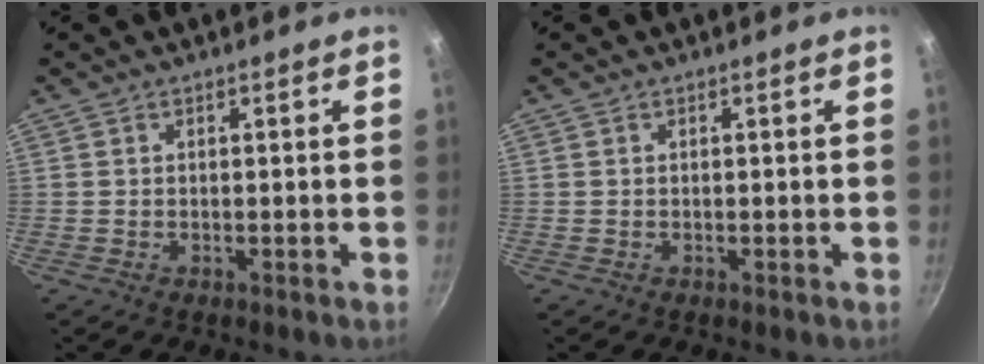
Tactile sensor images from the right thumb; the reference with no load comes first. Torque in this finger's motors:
{"motor_torque": [-0.03, 0.00, 0.00, 0.00, 0.08]}